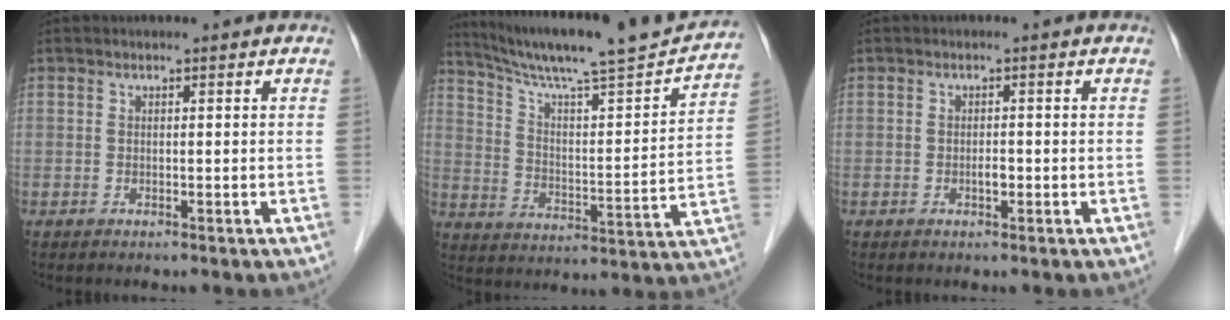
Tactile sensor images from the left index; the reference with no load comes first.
{"total": 20.1, "force": [18.4, 0.0, 8.0], "torque": [-0.138, -0.021, 0.274]}
{"total": 1.0, "force": [-0.3, 0.4, 0.8], "torque": [-0.016, 0.001, -0.005]}